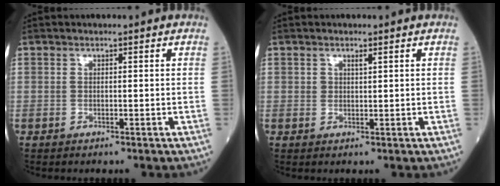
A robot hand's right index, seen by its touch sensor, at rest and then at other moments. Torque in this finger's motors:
{"motor_torque": [0.00, -0.01, -0.03, 0.02]}